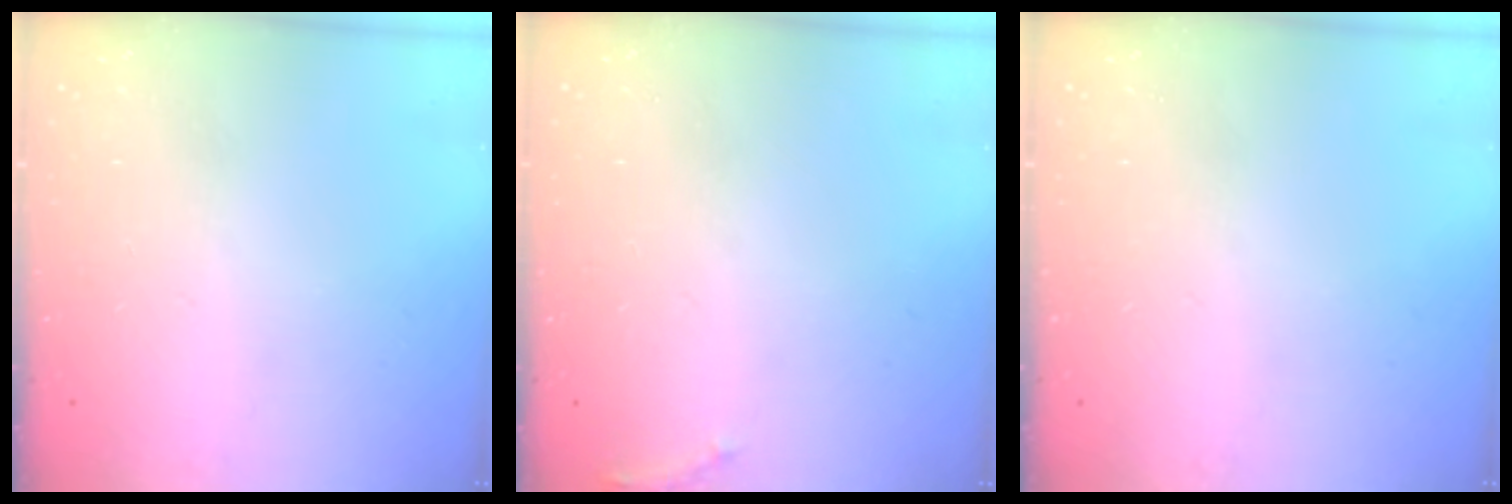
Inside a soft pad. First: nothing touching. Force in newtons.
{"total": 5.6, "press": 5.3, "slide": 1.7}
{"total": 0.0}